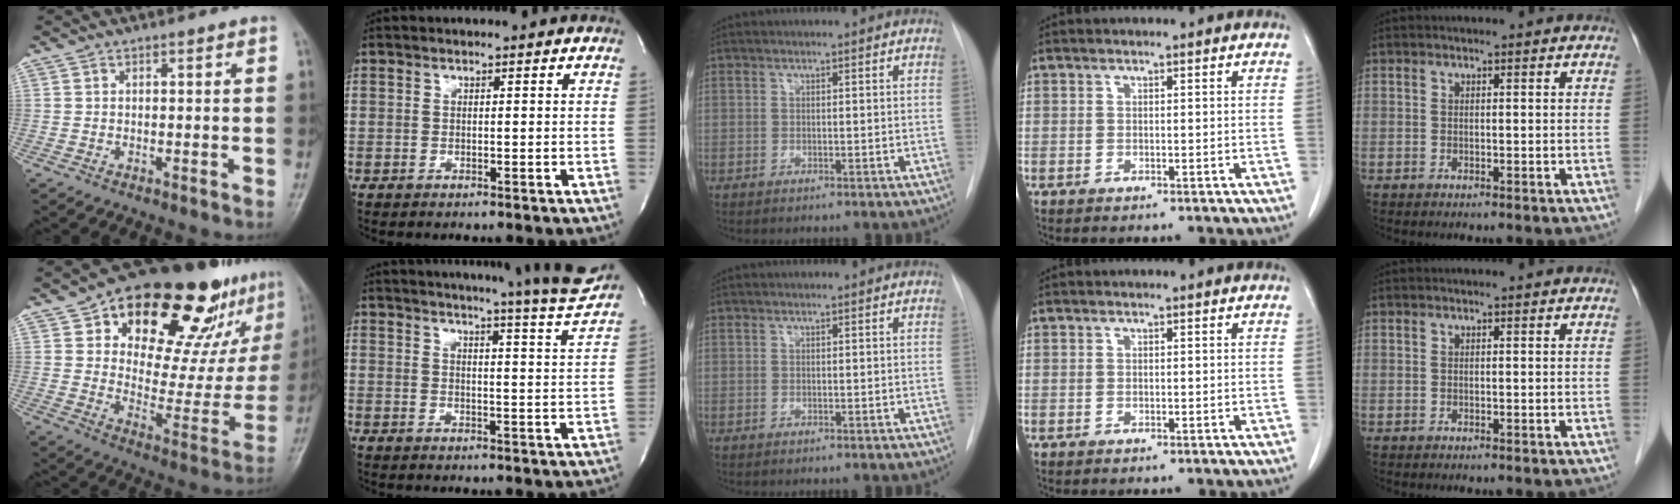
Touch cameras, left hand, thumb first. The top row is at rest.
{"thumb": {"total": 29.7, "force": [16.9, 13.9, 20.0], "torque": [-0.234, -0.033, 0.253]}, "index": {"total": 17.5, "force": [16.3, -1.6, 6.2], "torque": [-0.100, -0.072, 0.197]}}